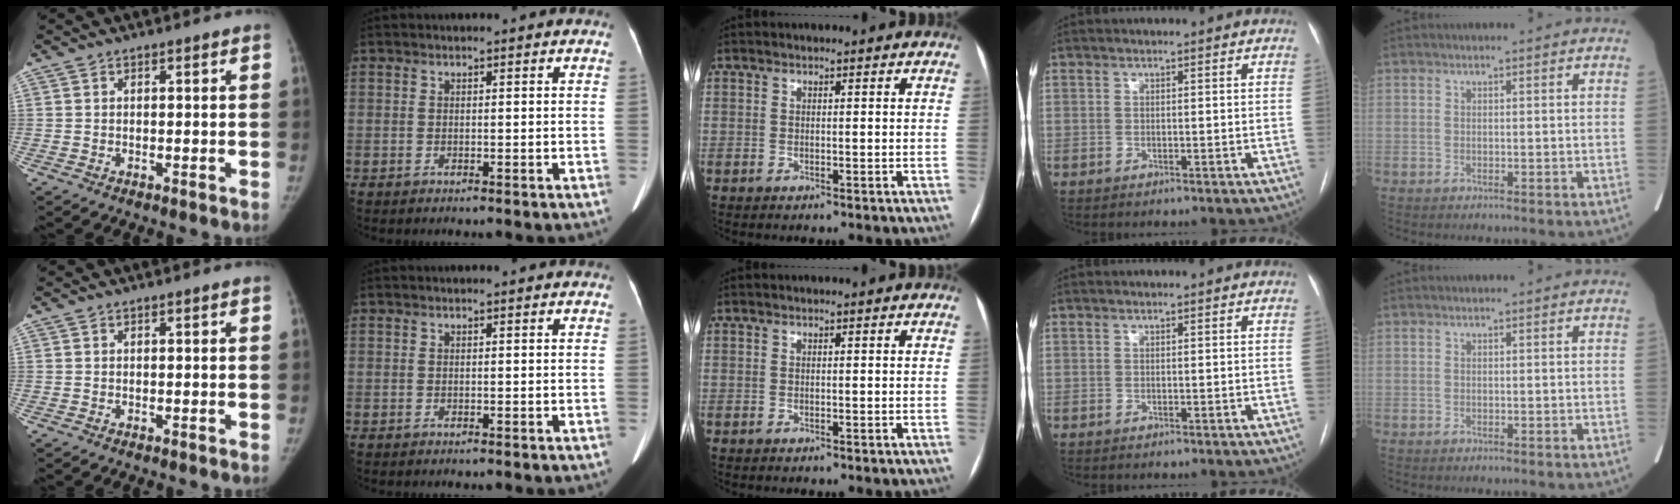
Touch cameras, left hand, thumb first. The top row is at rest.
{}